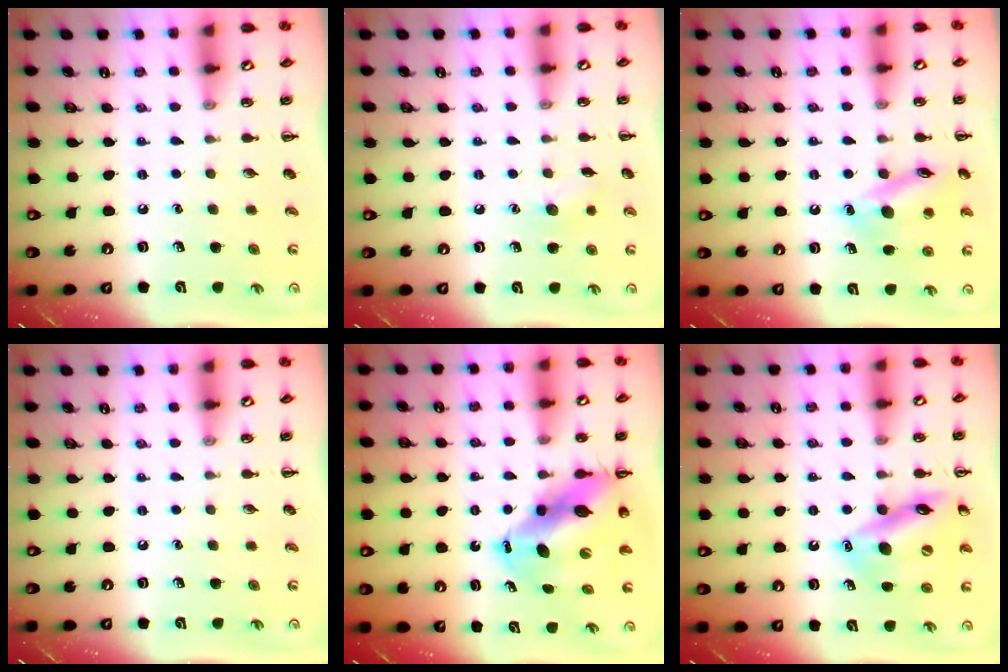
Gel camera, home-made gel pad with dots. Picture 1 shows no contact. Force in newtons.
{"total": 6.6, "press": 6.3, "slide": 1.7}
{"total": 13.9, "press": 13.8, "slide": 1.0}
{"total": 0.0}
{"total": 12.7, "press": 12.2, "slide": 3.7}
{"total": 15.5, "press": 15.1, "slide": 3.6}